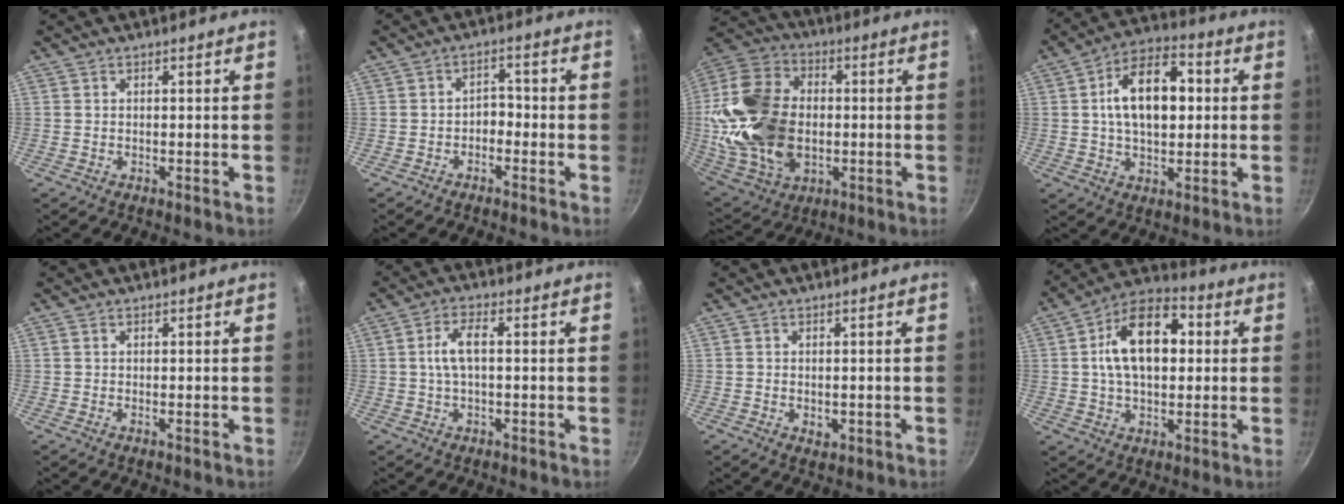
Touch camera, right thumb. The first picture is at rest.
{"total": 3.0, "force": [-1.3, 2.1, 1.7], "torque": [-0.006, 0.020, -0.027]}
{"total": 24.1, "force": [-0.6, 16.8, 17.3], "torque": [-0.327, 0.020, -0.003]}
{"total": 15.2, "force": [2.0, 9.1, 12.0], "torque": [-0.164, 0.021, 0.022]}
{"total": 0.6, "force": [0.2, 0.3, 0.4], "torque": [-0.008, 0.001, 0.001]}
{"total": 5.4, "force": [0.3, 2.2, 4.9], "torque": [-0.104, 0.015, 0.003]}
{"total": 2.0, "force": [-0.2, 1.5, 1.4], "torque": [-0.020, -0.003, -0.002]}
{"total": 16.3, "force": [2.6, 10.1, 12.6], "torque": [-0.176, 0.023, 0.026]}